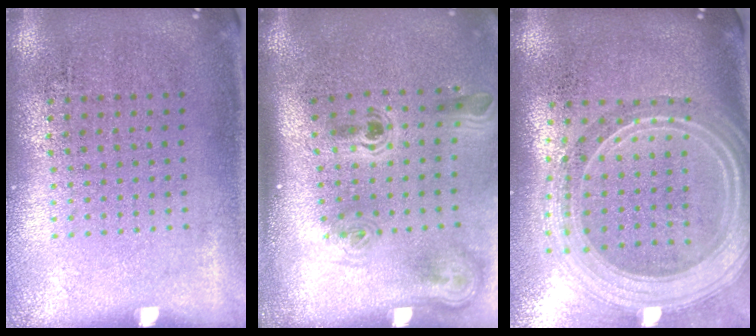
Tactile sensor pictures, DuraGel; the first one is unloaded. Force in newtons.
{"total": 2.3, "press": 1.4, "slide": 1.8}
{"total": 2.7, "press": 2.2, "slide": 1.5}